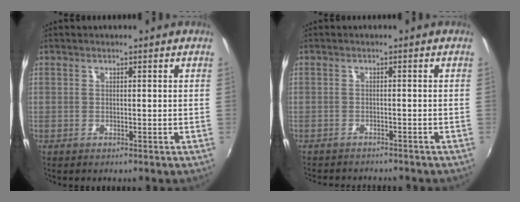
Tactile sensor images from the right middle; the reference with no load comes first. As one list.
[{"total": 5.8, "force": [-5.4, 1.2, 1.6], "torque": [-0.045, -0.016, -0.081]}]